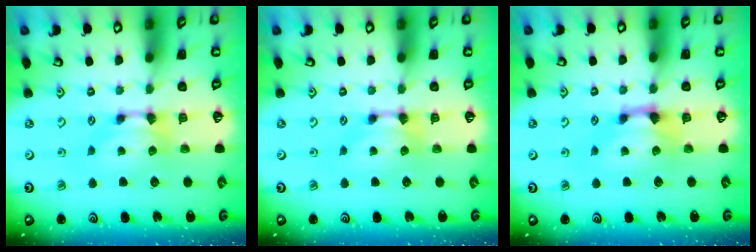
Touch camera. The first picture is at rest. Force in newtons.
{"total": 0.0}
{"total": 1.1, "press": 0.5, "slide": 1.0}